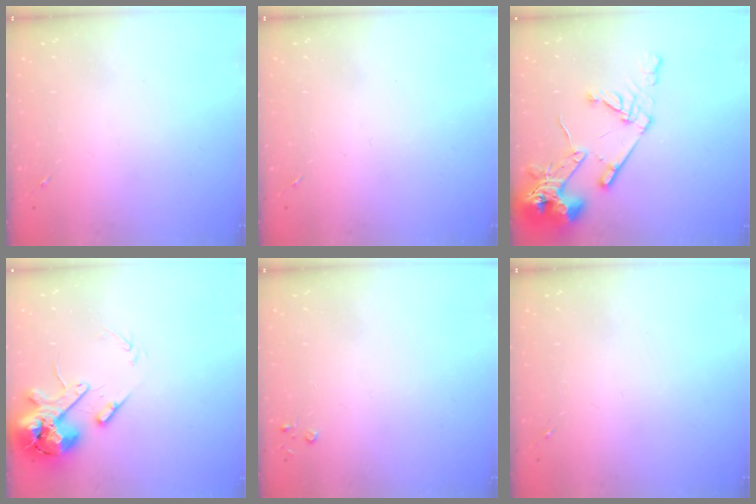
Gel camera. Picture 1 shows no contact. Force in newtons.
{"total": 0.0}
{"total": 16.7, "press": 16.5, "slide": 2.1}
{"total": 14.0, "press": 13.8, "slide": 2.4}
{"total": 2.2, "press": 2.2, "slide": 0.3}
{"total": 0.0}